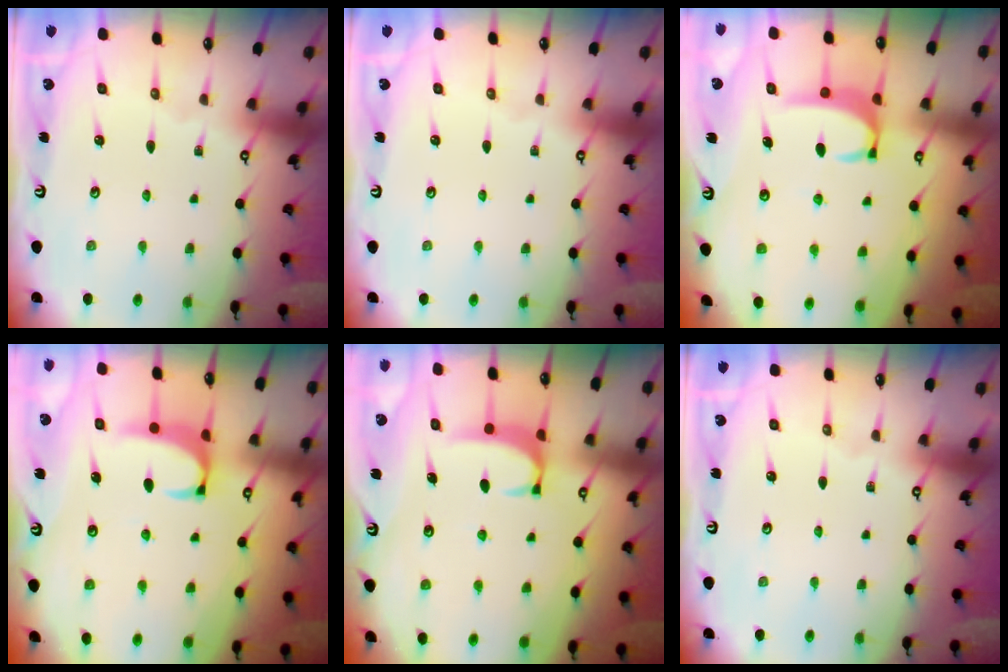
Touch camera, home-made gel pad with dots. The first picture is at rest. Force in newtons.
{"total": 0.6, "press": 0.6, "slide": 0.1}
{"total": 3.5, "press": 3.4, "slide": 0.5}
{"total": 2.5, "press": 2.4, "slide": 0.8}
{"total": 1.9, "press": 1.8, "slide": 0.4}
{"total": 0.0}